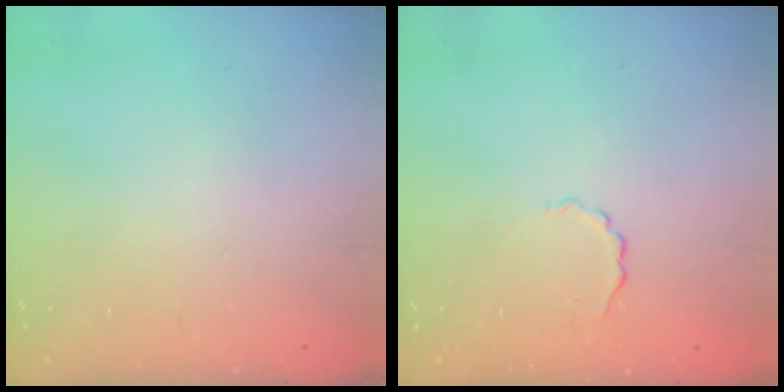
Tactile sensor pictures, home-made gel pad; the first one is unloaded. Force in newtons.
{"total": 2.0, "press": 1.9, "slide": 0.7}